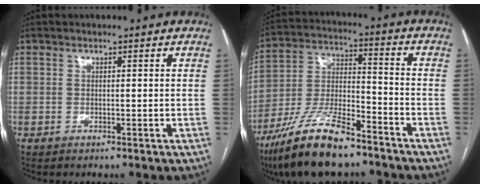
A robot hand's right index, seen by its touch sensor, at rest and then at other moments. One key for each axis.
{"total": 15.7, "fx": -11.6, "fy": 3.4, "fz": 10.0, "tx": -0.207, "ty": -0.012, "tz": -0.210}